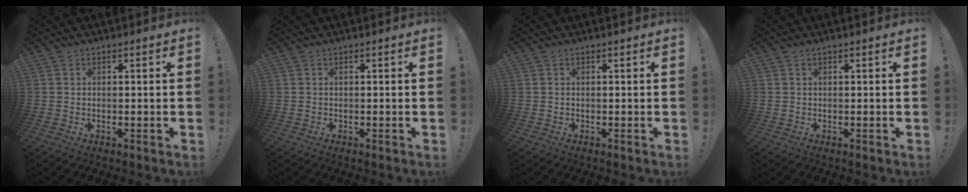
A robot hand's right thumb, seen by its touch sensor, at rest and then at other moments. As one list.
[{"total": 0.0}, {"total": 0.0}, {"total": 0.0}]